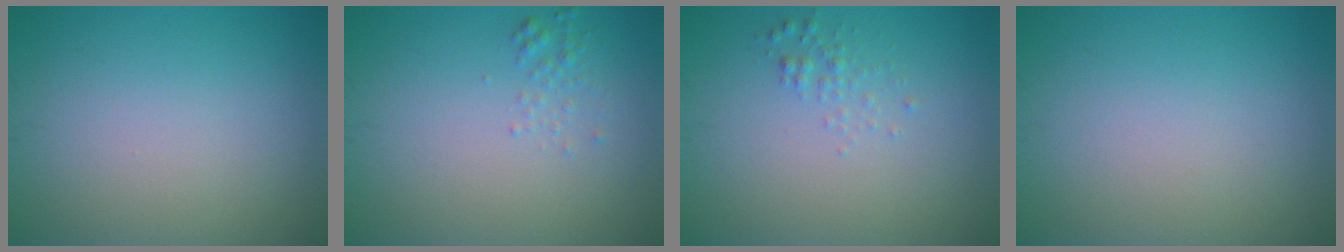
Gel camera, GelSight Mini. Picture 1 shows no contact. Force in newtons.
{"total": 1.0, "press": 1.0, "slide": 0.0}
{"total": 1.1, "press": 1.1, "slide": 0.0}
{"total": 0.0}